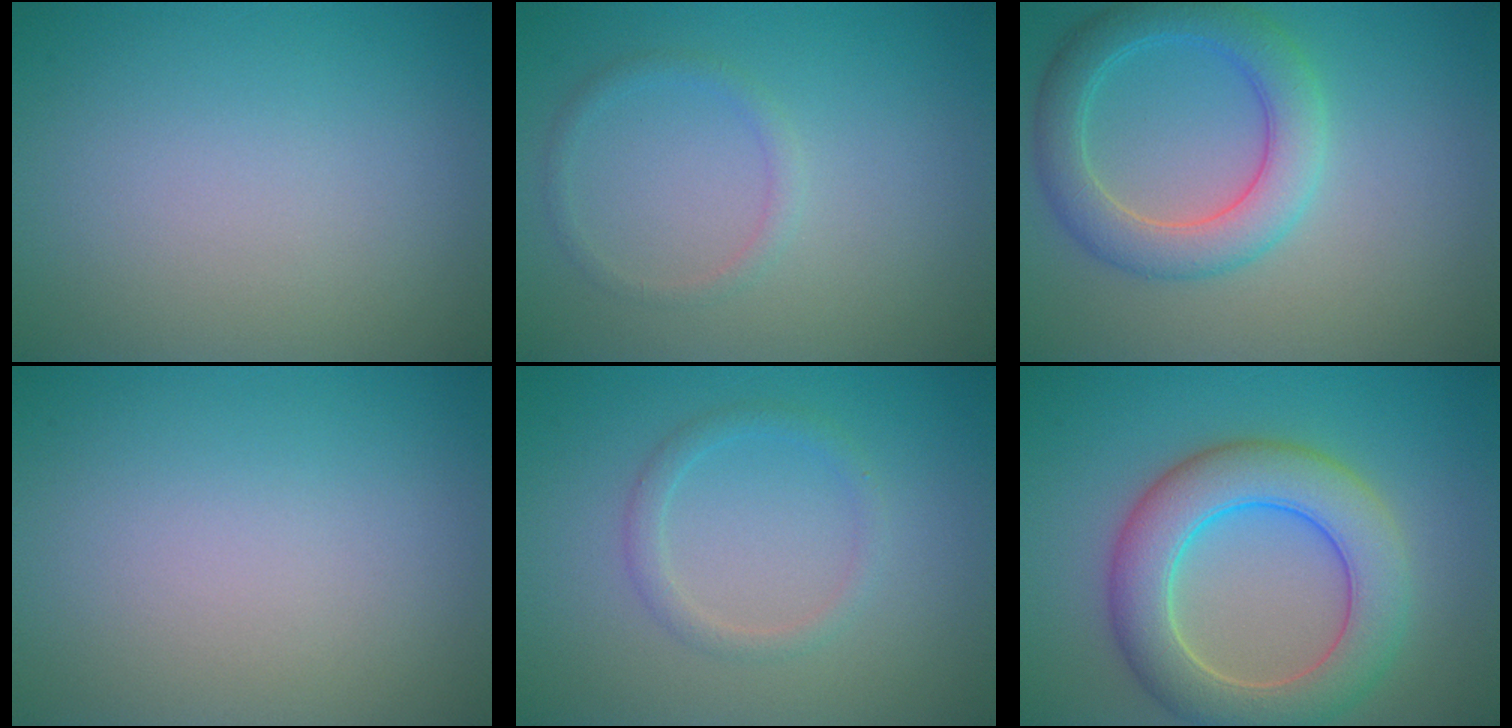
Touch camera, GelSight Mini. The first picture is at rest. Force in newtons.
{"total": 1.2, "press": 1.2, "slide": 0.2}
{"total": 4.8, "press": 4.8, "slide": 0.2}
{"total": 0.0}
{"total": 1.6, "press": 1.6, "slide": 0.0}
{"total": 7.6, "press": 7.6, "slide": 0.4}